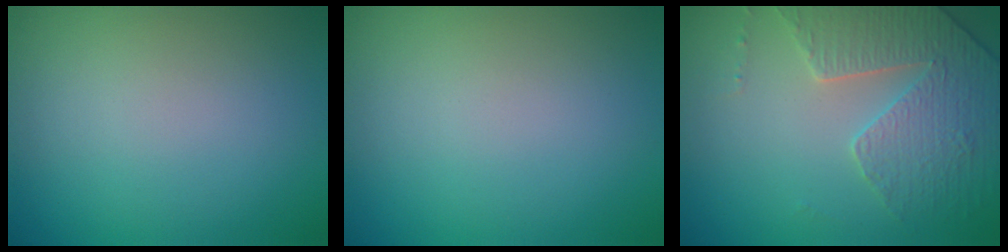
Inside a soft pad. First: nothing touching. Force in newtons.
{"total": 0.0}
{"total": 4.0, "press": 3.9, "slide": 1.0}